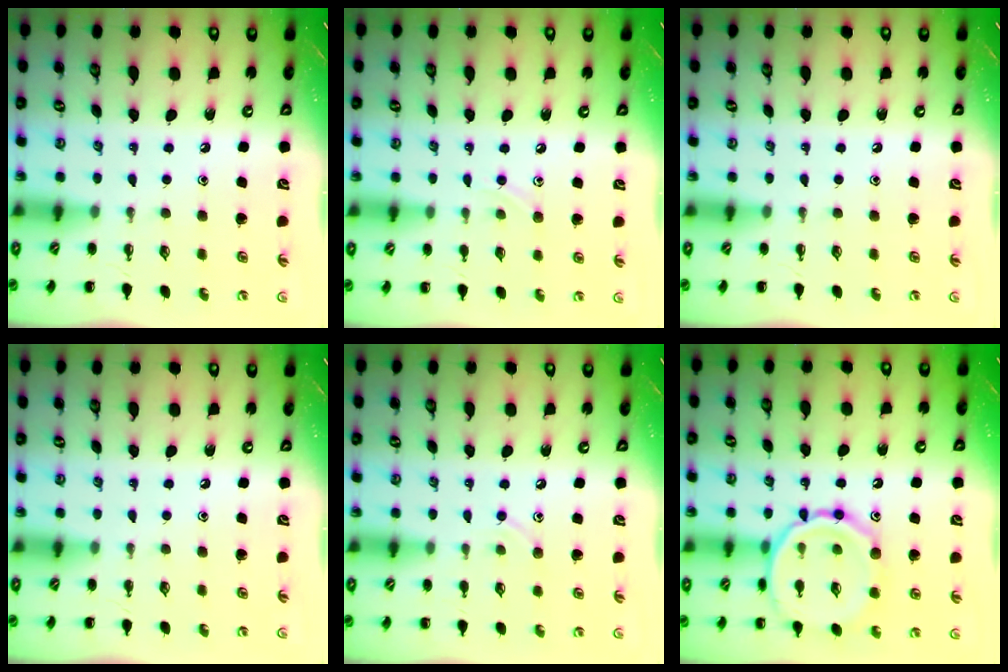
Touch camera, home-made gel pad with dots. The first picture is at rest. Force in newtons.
{"total": 4.3, "press": 4.2, "slide": 1.3}
{"total": 0.0}
{"total": 0.0}
{"total": 6.5, "press": 6.1, "slide": 2.2}
{"total": 14.6, "press": 14.6, "slide": 0.8}